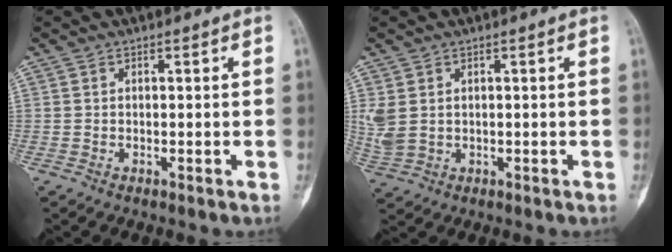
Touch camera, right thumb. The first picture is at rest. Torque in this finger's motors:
{"motor_torque": [0.03, 0.11, 0.60, 0.10, 0.05]}